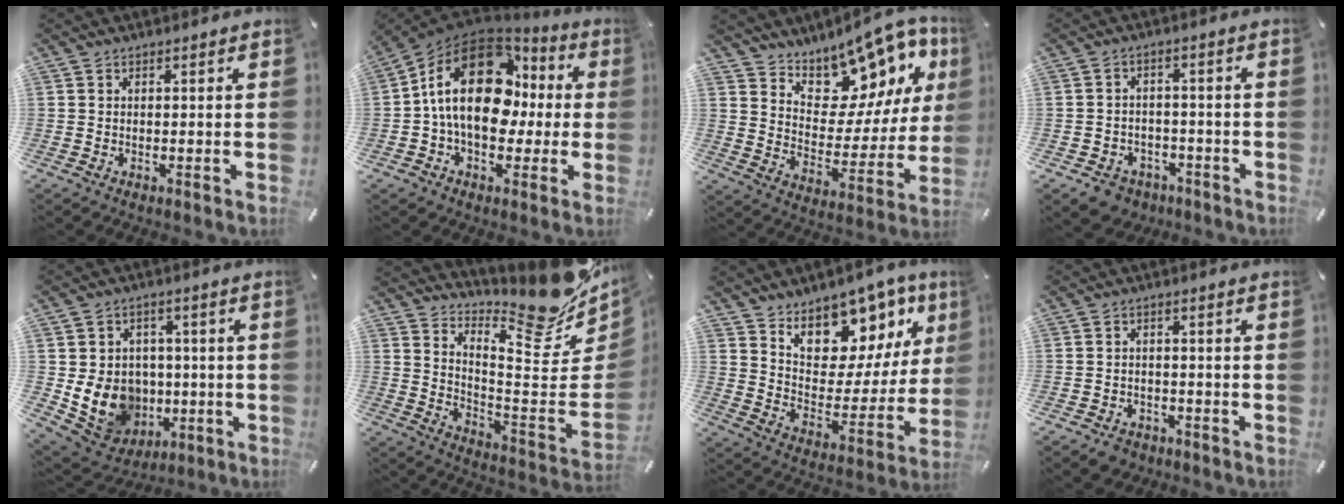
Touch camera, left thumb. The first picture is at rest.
{"total": 21.8, "force": [2.8, 14.7, 15.8], "torque": [-0.283, -0.001, 0.047]}
{"total": 13.3, "force": [10.7, 7.0, 3.7], "torque": [-0.043, -0.118, 0.184]}
{"total": 5.7, "force": [-3.5, 4.2, 1.6], "torque": [-0.034, 0.023, -0.064]}
{"total": 13.1, "force": [-1.2, 11.9, 5.4], "torque": [-0.118, -0.003, -0.009]}
{"total": 19.4, "force": [15.7, 5.7, 9.9], "torque": [-0.096, -0.160, 0.251]}
{"total": 13.0, "force": [9.6, 7.8, 3.7], "torque": [-0.048, -0.098, 0.168]}
{"total": 3.4, "force": [-2.4, 2.3, 0.8], "torque": [-0.018, 0.011, -0.050]}